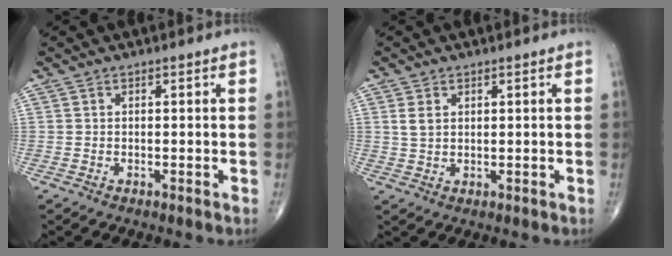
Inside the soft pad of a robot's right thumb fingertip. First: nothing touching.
{"total": 2.6, "force": [1.0, 1.7, 1.6], "torque": [-0.028, 0.000, 0.026]}